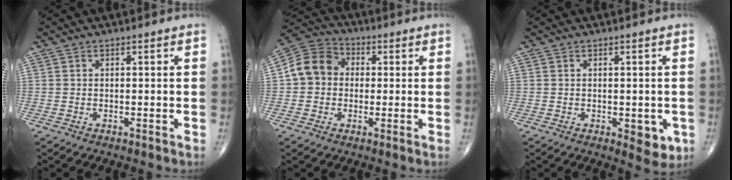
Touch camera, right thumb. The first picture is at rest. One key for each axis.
{"total": 9.7, "fx": 0.5, "fy": 8.4, "fz": 4.8, "tx": -0.073, "ty": 0.026, "tz": -0.006}
{"total": 4.7, "fx": -1.1, "fy": 2.4, "fz": 3.9, "tx": -0.028, "ty": -0.008, "tz": -0.007}